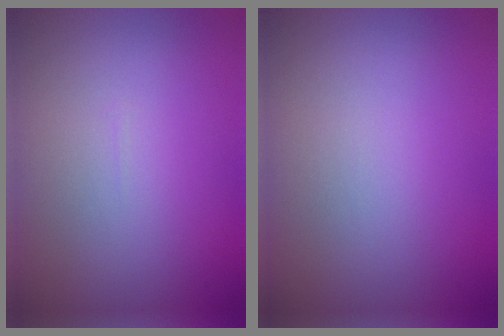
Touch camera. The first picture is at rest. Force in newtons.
{"total": 0.0}